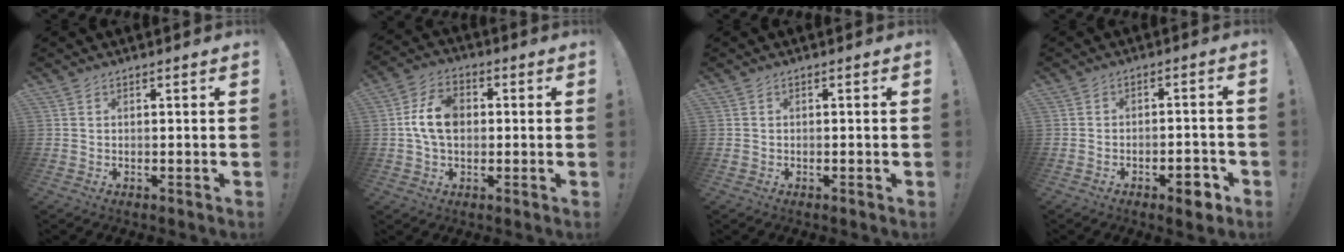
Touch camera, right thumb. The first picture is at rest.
{"total": 10.8, "force": [0.4, 7.5, 7.8], "torque": [-0.144, 0.013, 0.010]}
{"total": 0.9, "force": [-0.7, 0.3, 0.4], "torque": [-0.010, 0.003, -0.012]}
{"total": 5.7, "force": [-3.5, 2.4, 3.8], "torque": [-0.047, 0.019, -0.056]}